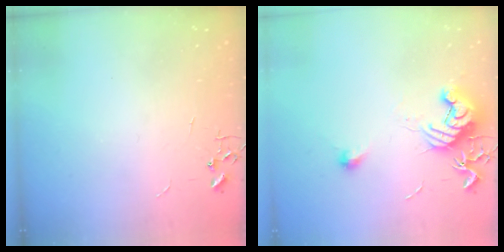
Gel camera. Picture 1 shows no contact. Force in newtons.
{"total": 12.4, "press": 12.3, "slide": 1.0}